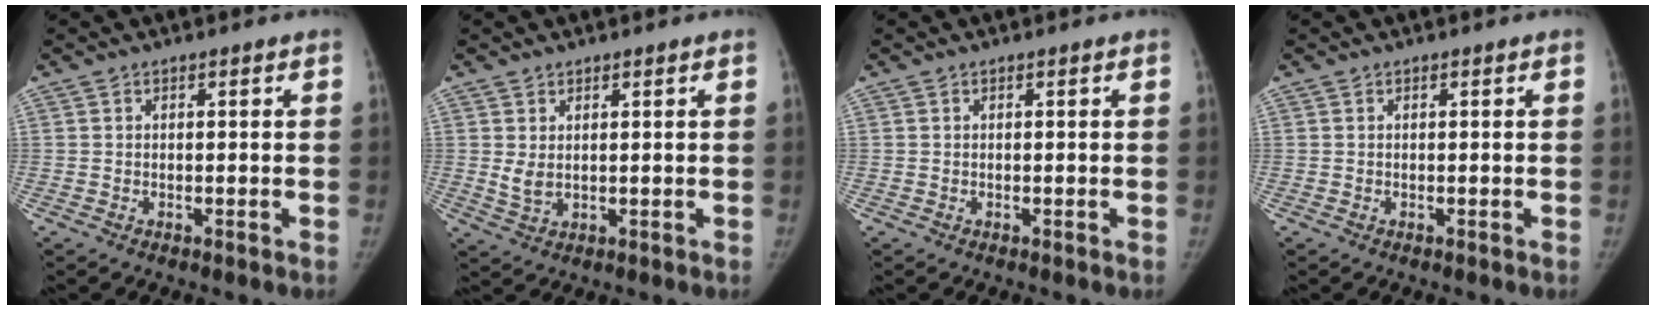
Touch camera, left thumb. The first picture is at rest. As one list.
[{"total": 2.8, "force": [0.9, 1.7, 2.0], "torque": [-0.035, -0.010, 0.027]}, {"total": 0.0}, {"total": 0.0}]